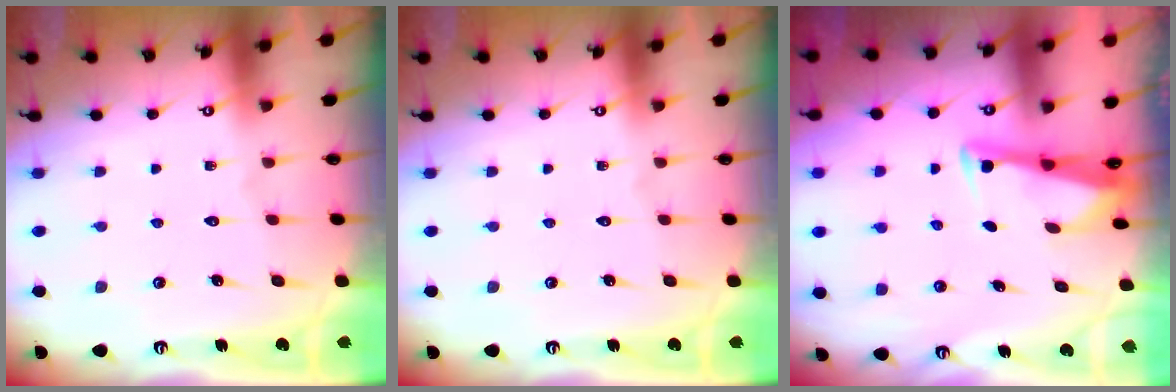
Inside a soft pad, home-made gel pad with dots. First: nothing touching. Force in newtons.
{"total": 0.0}
{"total": 3.1, "press": 3.1, "slide": 0.4}